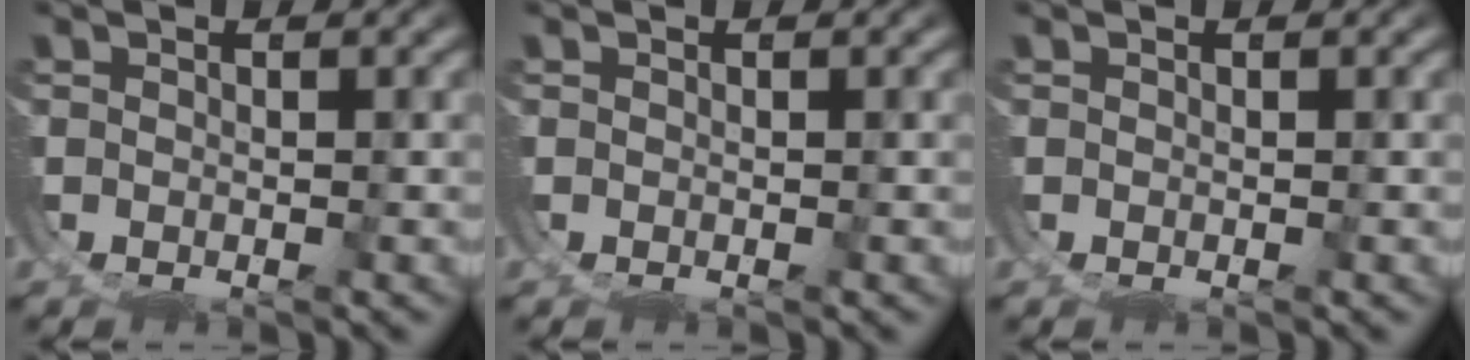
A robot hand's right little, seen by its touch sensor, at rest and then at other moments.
{"total": 0.0}
{"total": 0.0}